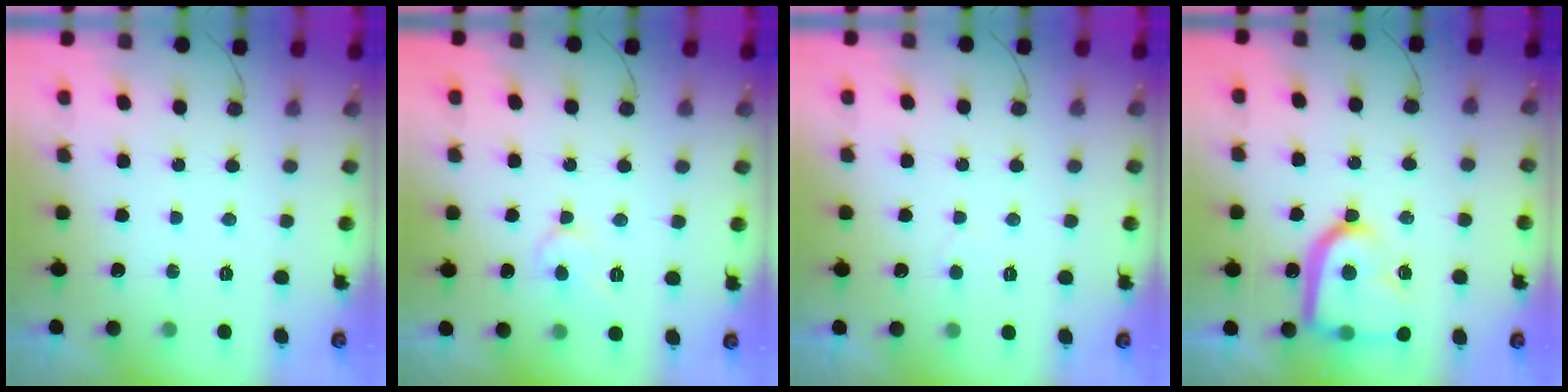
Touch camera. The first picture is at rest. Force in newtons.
{"total": 5.3, "press": 5.3, "slide": 0.6}
{"total": 2.8, "press": 2.8, "slide": 0.3}
{"total": 18.1, "press": 18.0, "slide": 1.7}